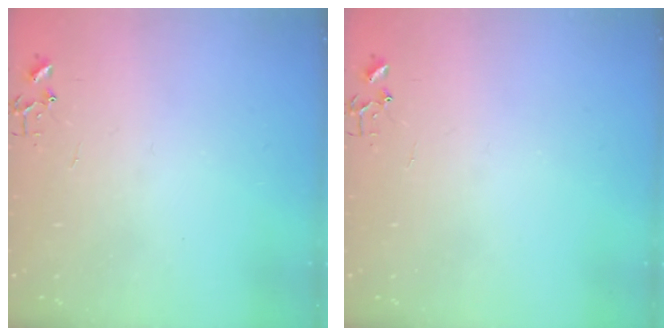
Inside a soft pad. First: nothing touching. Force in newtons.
{"total": 0.0}